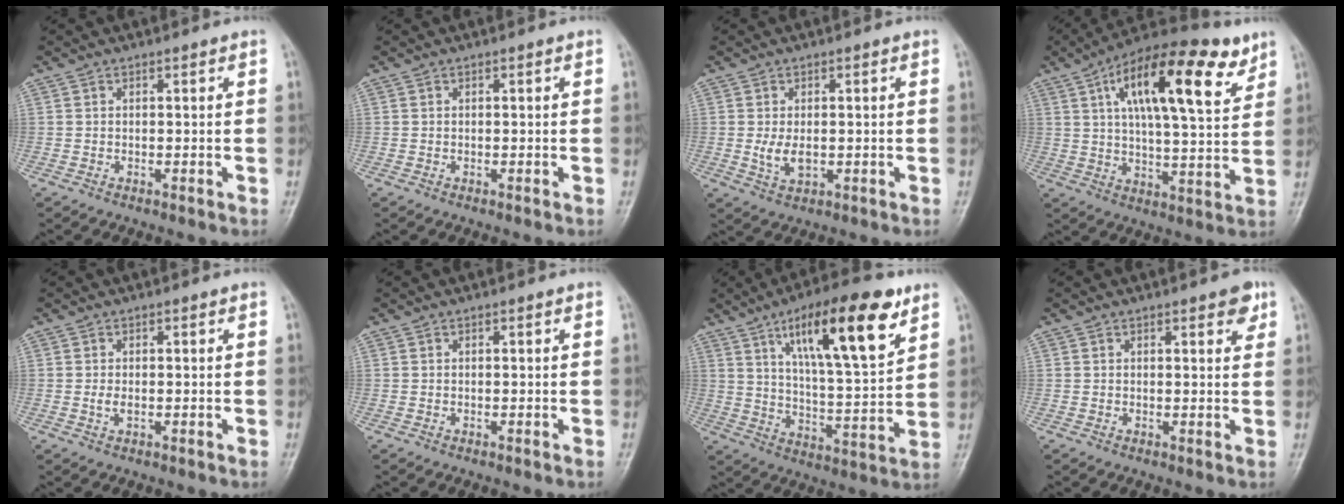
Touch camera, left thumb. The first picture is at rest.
{"total": 0.0}
{"total": 3.9, "force": [-0.3, 2.3, 3.1], "torque": [-0.056, -0.007, 0.000]}
{"total": 20.3, "force": [9.4, 7.2, 16.4], "torque": [-0.240, -0.015, 0.147]}
{"total": 1.4, "force": [-0.2, 0.7, 1.2], "torque": [-0.025, 0.001, -0.005]}
{"total": 0.0}
{"total": 19.7, "force": [10.2, 5.4, 16.0], "torque": [-0.229, -0.038, 0.167]}
{"total": 3.1, "force": [1.7, 1.2, 2.3], "torque": [-0.018, -0.005, 0.017]}